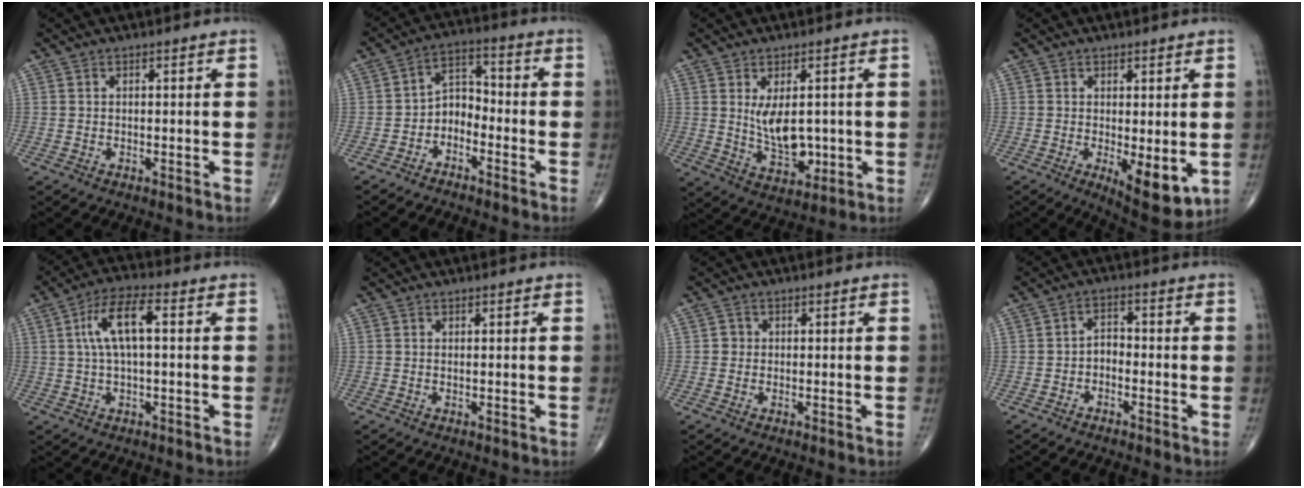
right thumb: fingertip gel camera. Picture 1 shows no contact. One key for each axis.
{"total": 5.9, "fx": -3.1, "fy": 3.9, "fz": 3.2, "tx": -0.036, "ty": 0.045, "tz": -0.067}
{"total": 8.5, "fx": 0.7, "fy": 4.8, "fz": 6.9, "tx": -0.094, "ty": -0.017, "tz": 0.027}
{"total": 8.7, "fx": -1.7, "fy": 3.3, "fz": 7.9, "tx": -0.103, "ty": -0.024, "tz": -0.016}
{"total": 9.0, "fx": 1.5, "fy": 3.2, "fz": 8.2, "tx": -0.163, "ty": 0.026, "tz": 0.025}
{"total": 0.0}
{"total": 1.4, "fx": 0.0, "fy": 1.3, "fz": 0.3, "tx": 0.003, "ty": 0.004, "tz": -0.003}
{"total": 2.9, "fx": -1.4, "fy": 1.9, "fz": 1.8, "tx": -0.021, "ty": 0.025, "tz": -0.031}